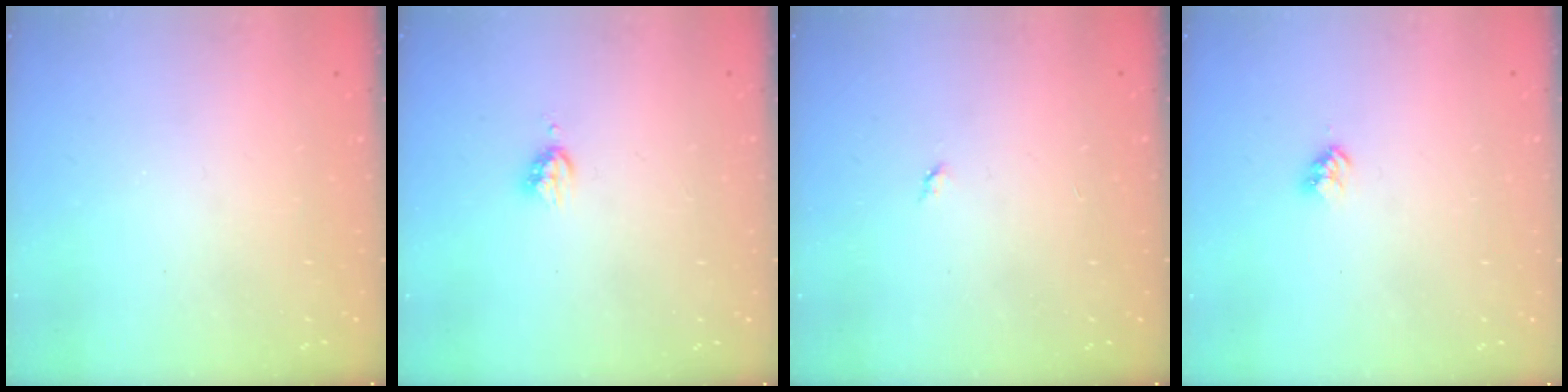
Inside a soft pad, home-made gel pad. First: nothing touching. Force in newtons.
{"total": 4.2, "press": 4.2, "slide": 0.6}
{"total": 2.8, "press": 2.8, "slide": 0.4}
{"total": 2.8, "press": 2.8, "slide": 0.4}